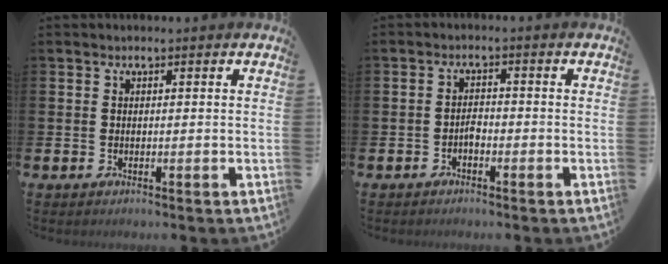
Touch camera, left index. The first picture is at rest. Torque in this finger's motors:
{"motor_torque": [-0.02, 0.06, 0.00, 0.00]}